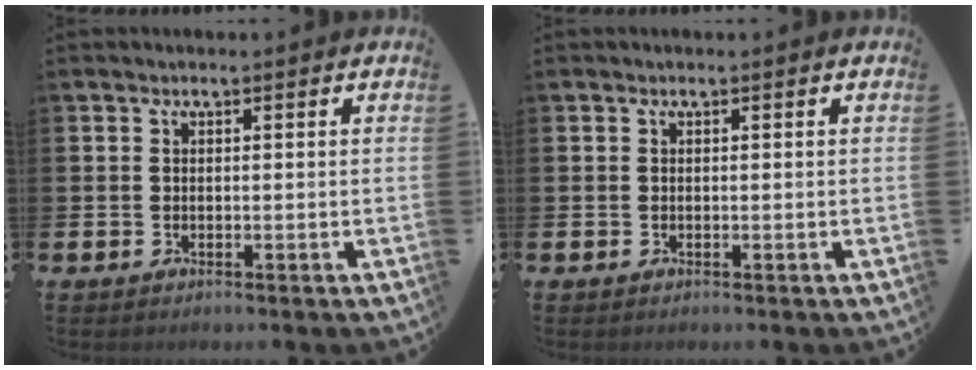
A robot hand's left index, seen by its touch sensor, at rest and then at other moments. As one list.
[{"total": 0.0}]